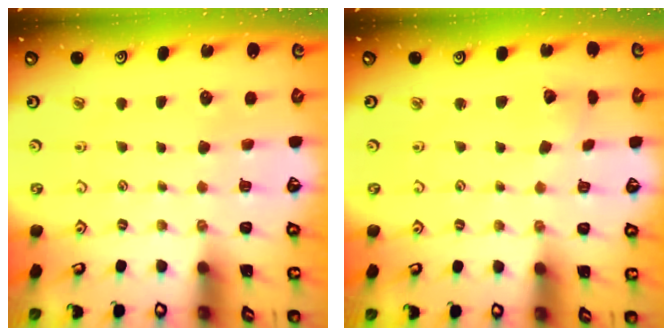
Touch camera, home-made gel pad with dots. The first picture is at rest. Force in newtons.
{"total": 1.2, "press": 1.2, "slide": 0.0}